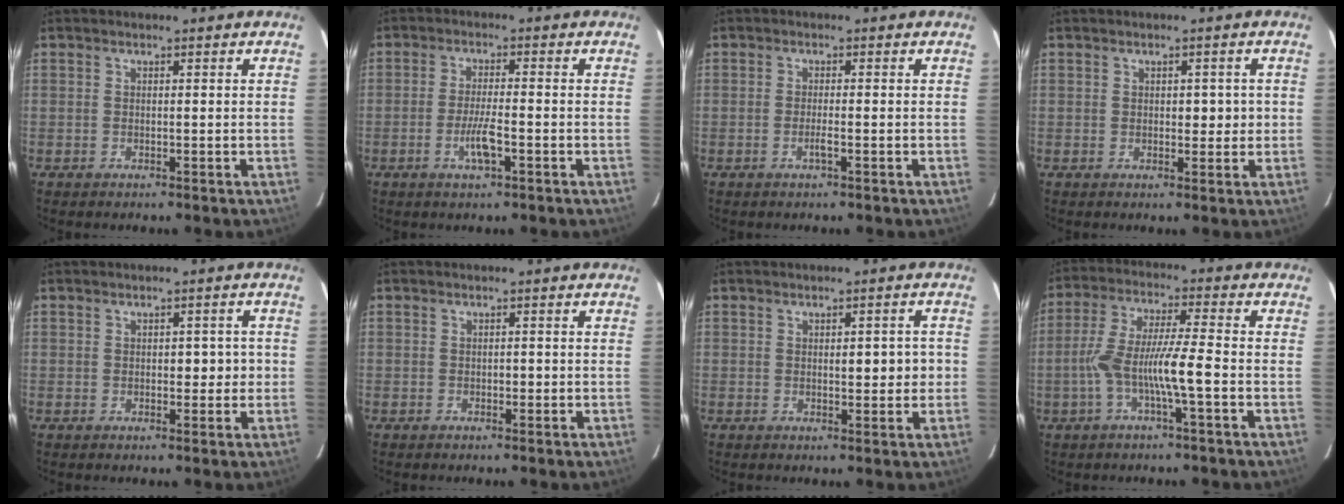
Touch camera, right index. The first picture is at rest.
{"total": 4.2, "force": [-1.7, 0.4, 3.8], "torque": [-0.076, -0.002, -0.031]}
{"total": 1.3, "force": [-0.6, -0.1, 1.2], "torque": [-0.025, 0.001, -0.010]}
{"total": 2.8, "force": [0.2, 1.7, 2.2], "torque": [-0.023, 0.007, 0.006]}
{"total": 3.2, "force": [0.0, 1.9, 2.5], "torque": [-0.026, 0.012, 0.003]}
{"total": 0.7, "force": [-0.1, 0.5, 0.5], "torque": [-0.005, 0.004, -0.002]}
{"total": 4.0, "force": [0.2, 1.7, 3.7], "torque": [-0.045, 0.007, 0.007]}
{"total": 8.8, "force": [-2.4, 0.2, 8.4], "torque": [-0.171, 0.018, -0.046]}